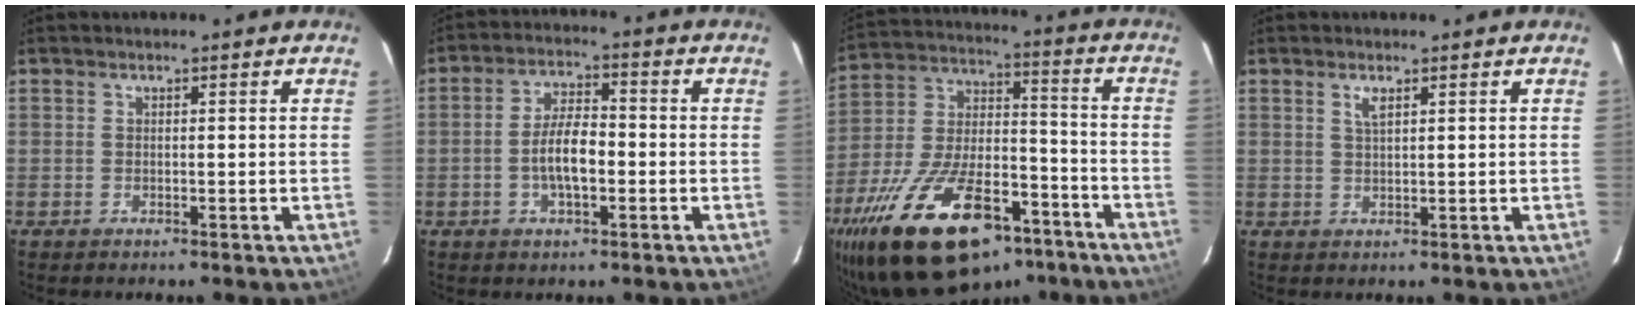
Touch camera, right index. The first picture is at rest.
{"total": 7.0, "force": [-1.7, 2.7, 6.2], "torque": [-0.120, 0.007, -0.027]}
{"total": 28.8, "force": [-18.3, 12.9, 18.1], "torque": [-0.349, -0.010, -0.281]}
{"total": 1.8, "force": [1.0, 0.5, 1.4], "torque": [-0.027, 0.001, 0.018]}